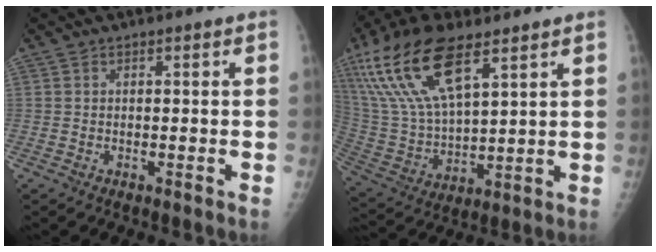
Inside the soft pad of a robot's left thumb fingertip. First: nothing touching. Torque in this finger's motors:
{"motor_torque": [1.26, 1.22, 1.57, -1.20, 0.30]}